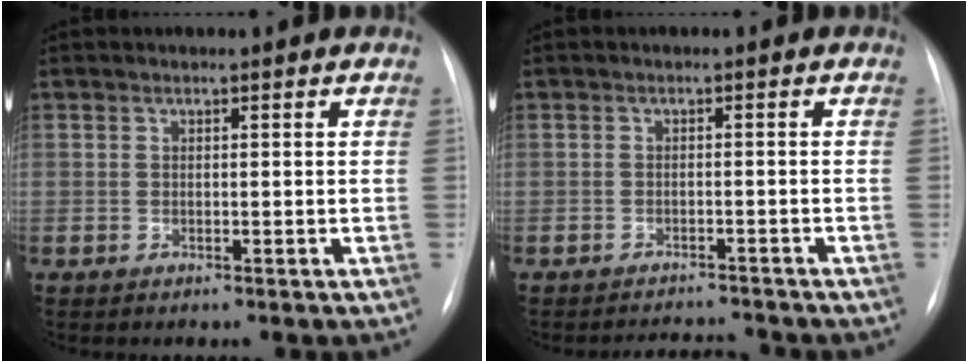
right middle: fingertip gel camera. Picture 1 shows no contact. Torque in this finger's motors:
{"motor_torque": [0.15, -0.38, 0.00, 0.00]}